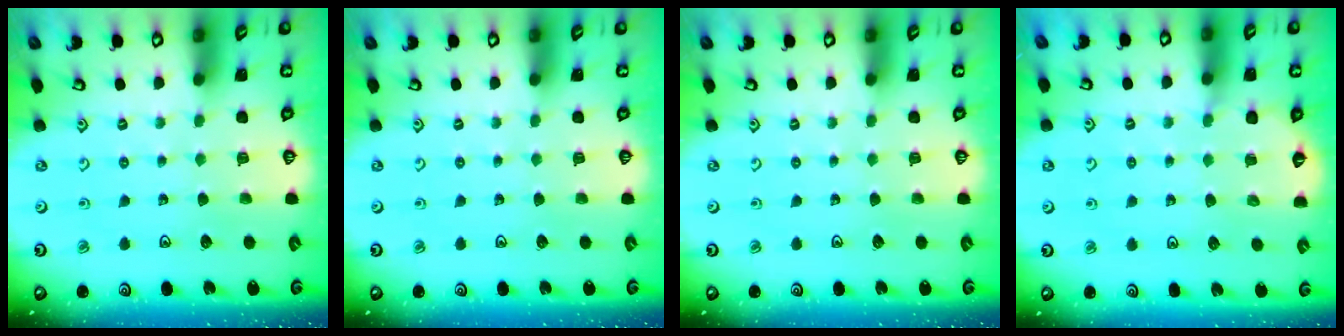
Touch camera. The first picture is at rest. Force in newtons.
{"total": 0.0}
{"total": 0.0}
{"total": 5.2, "press": 4.8, "slide": 1.8}